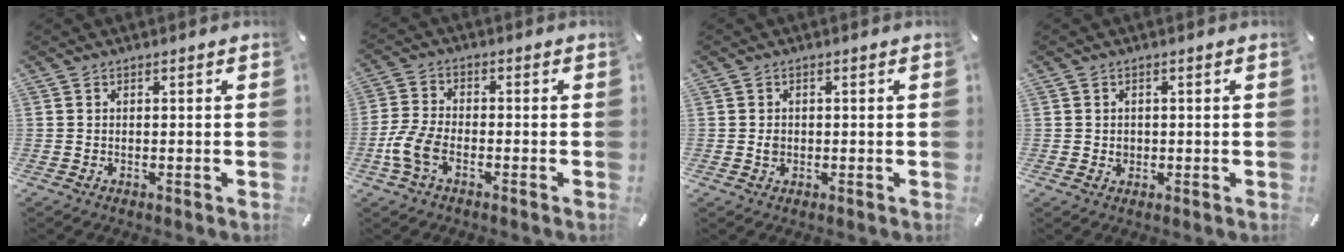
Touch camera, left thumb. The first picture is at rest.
{"total": 6.7, "force": [-2.9, 3.7, 4.8], "torque": [-0.114, 0.001, -0.057]}
{"total": 1.4, "force": [0.0, 1.2, 0.7], "torque": [-0.007, 0.000, -0.002]}
{"total": 1.4, "force": [0.1, 1.3, 0.4], "torque": [-0.009, 0.005, 0.000]}